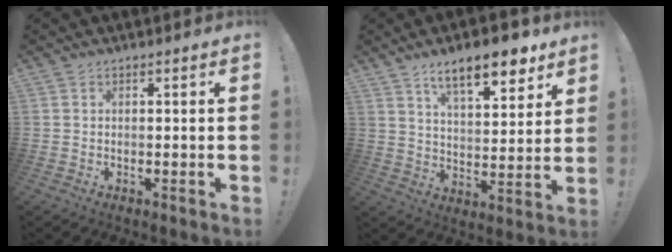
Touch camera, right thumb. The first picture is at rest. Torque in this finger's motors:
{"motor_torque": [0.31, 2.03, 0.38, 0.61, 0.04]}